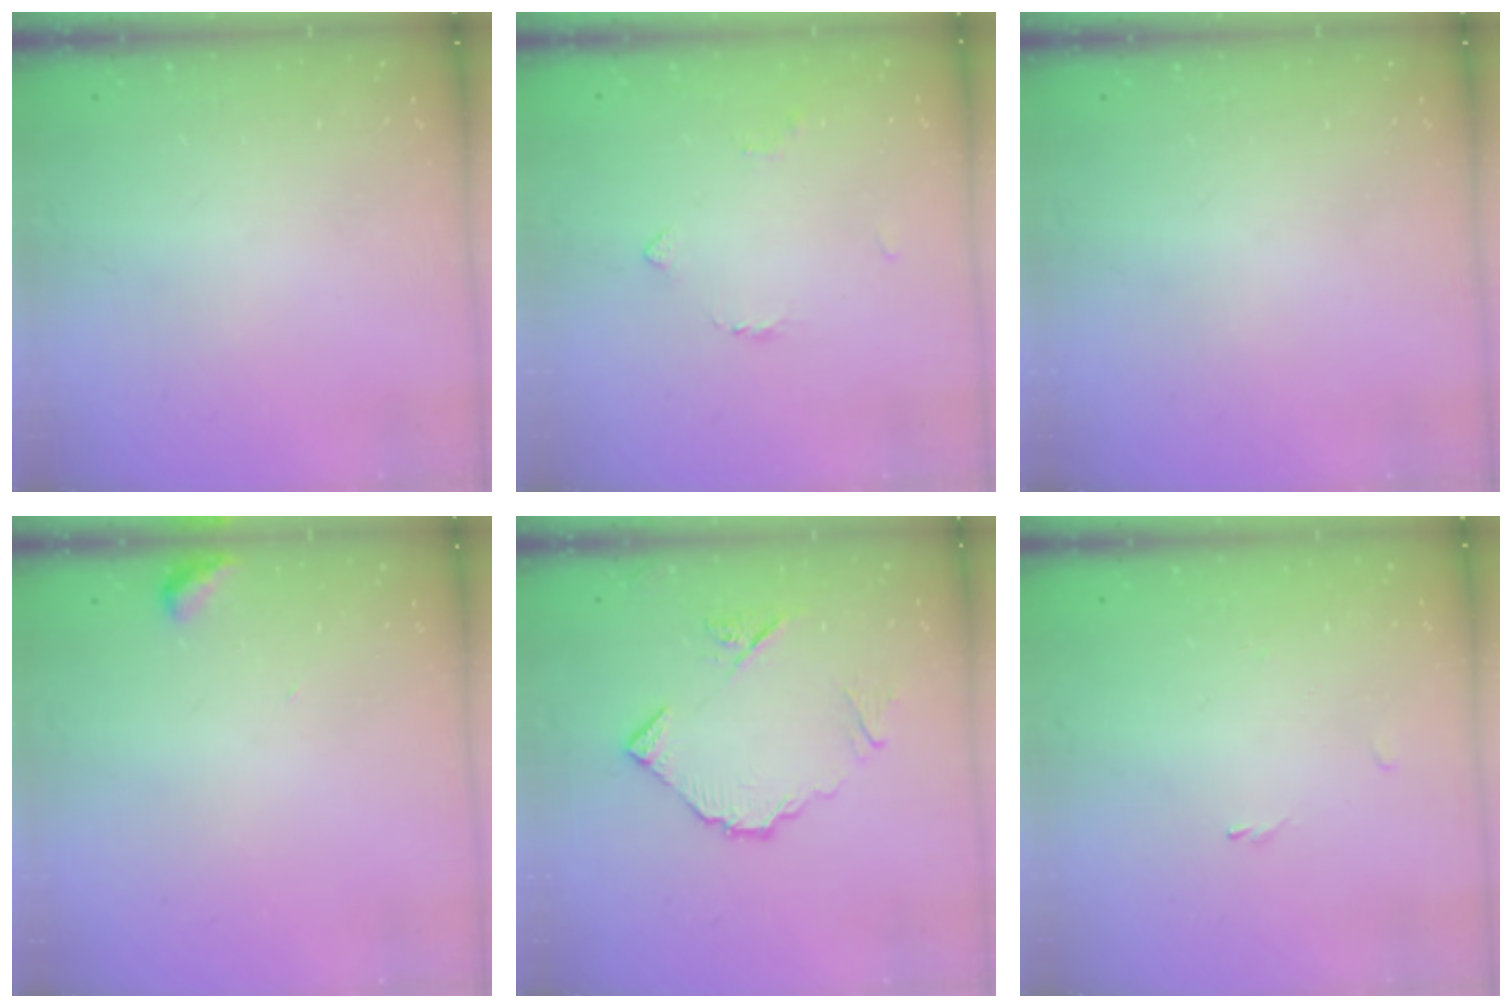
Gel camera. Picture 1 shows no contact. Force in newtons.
{"total": 2.8, "press": 2.7, "slide": 0.7}
{"total": 0.0}
{"total": 2.9, "press": 2.9, "slide": 0.3}
{"total": 9.8, "press": 9.7, "slide": 1.1}
{"total": 0.0}